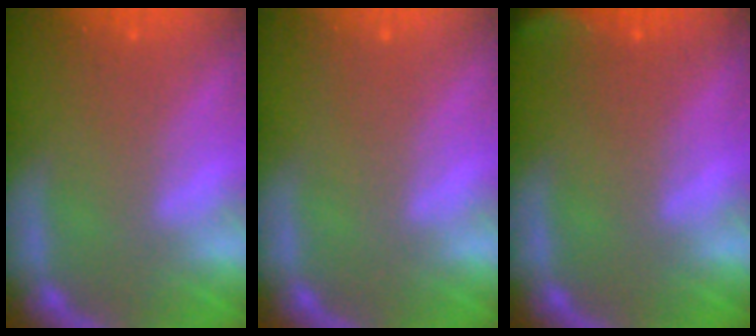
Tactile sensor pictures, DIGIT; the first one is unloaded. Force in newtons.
{"total": 0.0}
{"total": 2.9}